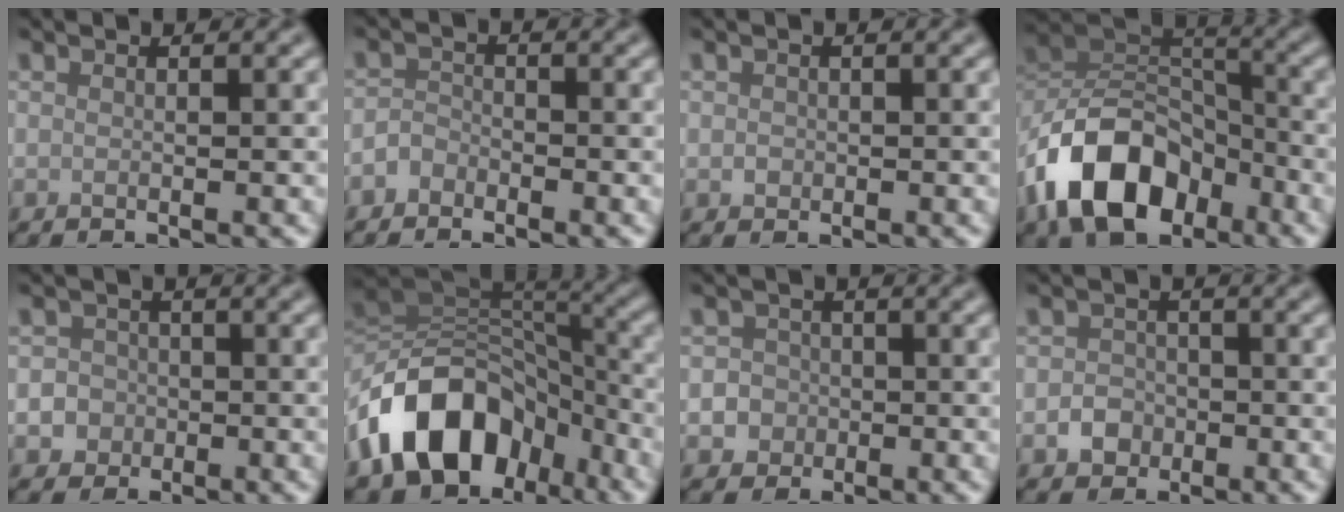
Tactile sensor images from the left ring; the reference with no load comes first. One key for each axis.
{"total": 1.4, "fx": -1.1, "fy": 0.9, "fz": 0.2, "tx": -0.002, "ty": 0.006, "tz": -0.026}
{"total": 0.7, "fx": -0.1, "fy": 0.7, "fz": 0.2, "tx": 0.001, "ty": -0.004, "tz": -0.003}
{"total": 11.1, "fx": -5.8, "fy": 7.0, "fz": 6.4, "tx": -0.116, "ty": 0.004, "tz": -0.119}
{"total": 2.8, "fx": -0.8, "fy": 2.6, "fz": 0.6, "tx": 0.015, "ty": 0.004, "tz": -0.028}
{"total": 12.8, "fx": -6.4, "fy": 8.7, "fz": 6.8, "tx": -0.117, "ty": 0.010, "tz": -0.124}
{"total": 3.1, "fx": -0.8, "fy": 2.9, "fz": 0.7, "tx": 0.017, "ty": 0.005, "tz": -0.031}
{"total": 2.1, "fx": -0.8, "fy": 1.8, "fz": 0.6, "tx": -0.001, "ty": 0.001, "tz": -0.019}